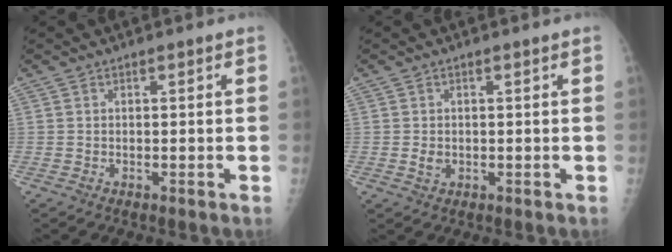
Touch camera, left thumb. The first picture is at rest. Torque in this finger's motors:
{"motor_torque": [-0.36, -0.16, 0.07, 0.00, 0.01]}